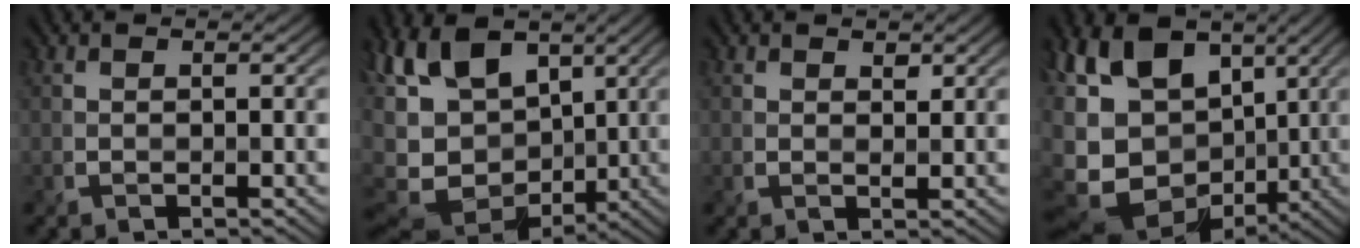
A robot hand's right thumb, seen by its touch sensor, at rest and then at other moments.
{"total": 14.8, "force": [0.4, 9.5, 11.4], "torque": [-0.252, -0.012, 0.026]}
{"total": 1.4, "force": [1.0, 0.7, 0.6], "torque": [-0.015, -0.003, 0.019]}
{"total": 17.1, "force": [-1.3, 12.0, 12.1], "torque": [-0.276, -0.013, 0.004]}